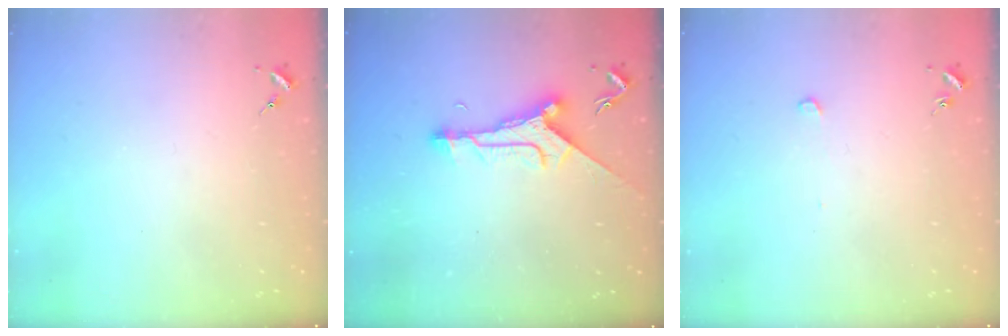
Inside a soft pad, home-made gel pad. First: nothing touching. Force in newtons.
{"total": 9.5, "press": 9.5, "slide": 0.3}
{"total": 2.8, "press": 2.8, "slide": 0.1}